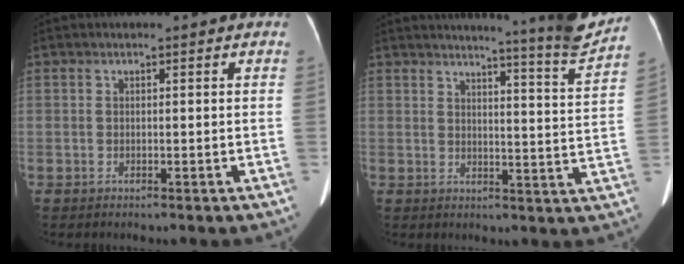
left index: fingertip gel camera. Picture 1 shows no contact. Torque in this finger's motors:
{"motor_torque": [-0.66, -1.27, 0.07, 0.08]}